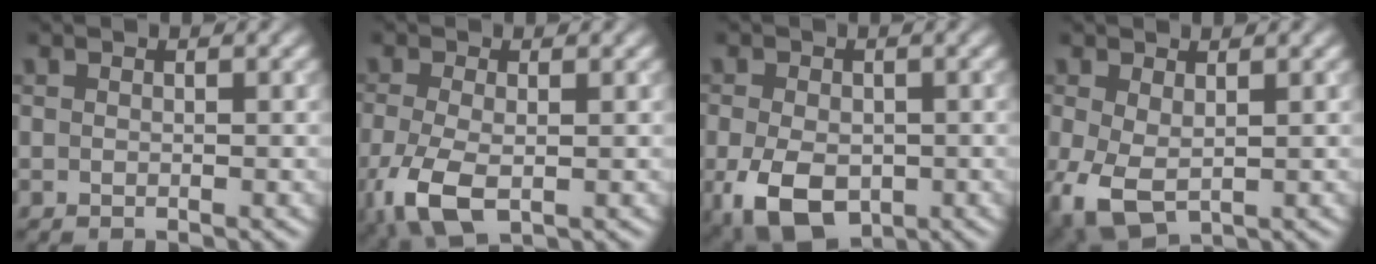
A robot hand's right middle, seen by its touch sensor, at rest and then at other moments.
{"total": 5.4, "force": [-1.9, 2.6, 4.3], "torque": [-0.111, -0.015, -0.036]}
{"total": 7.1, "force": [-2.3, 4.5, 4.9], "torque": [-0.104, -0.021, -0.039]}
{"total": 4.6, "force": [-0.8, 2.7, 3.6], "torque": [-0.096, -0.012, -0.008]}